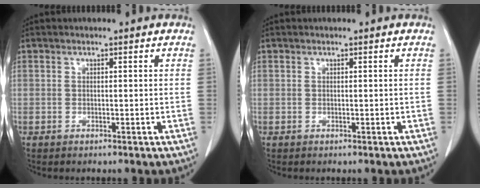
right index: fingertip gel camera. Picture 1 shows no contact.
{"total": 0.0}